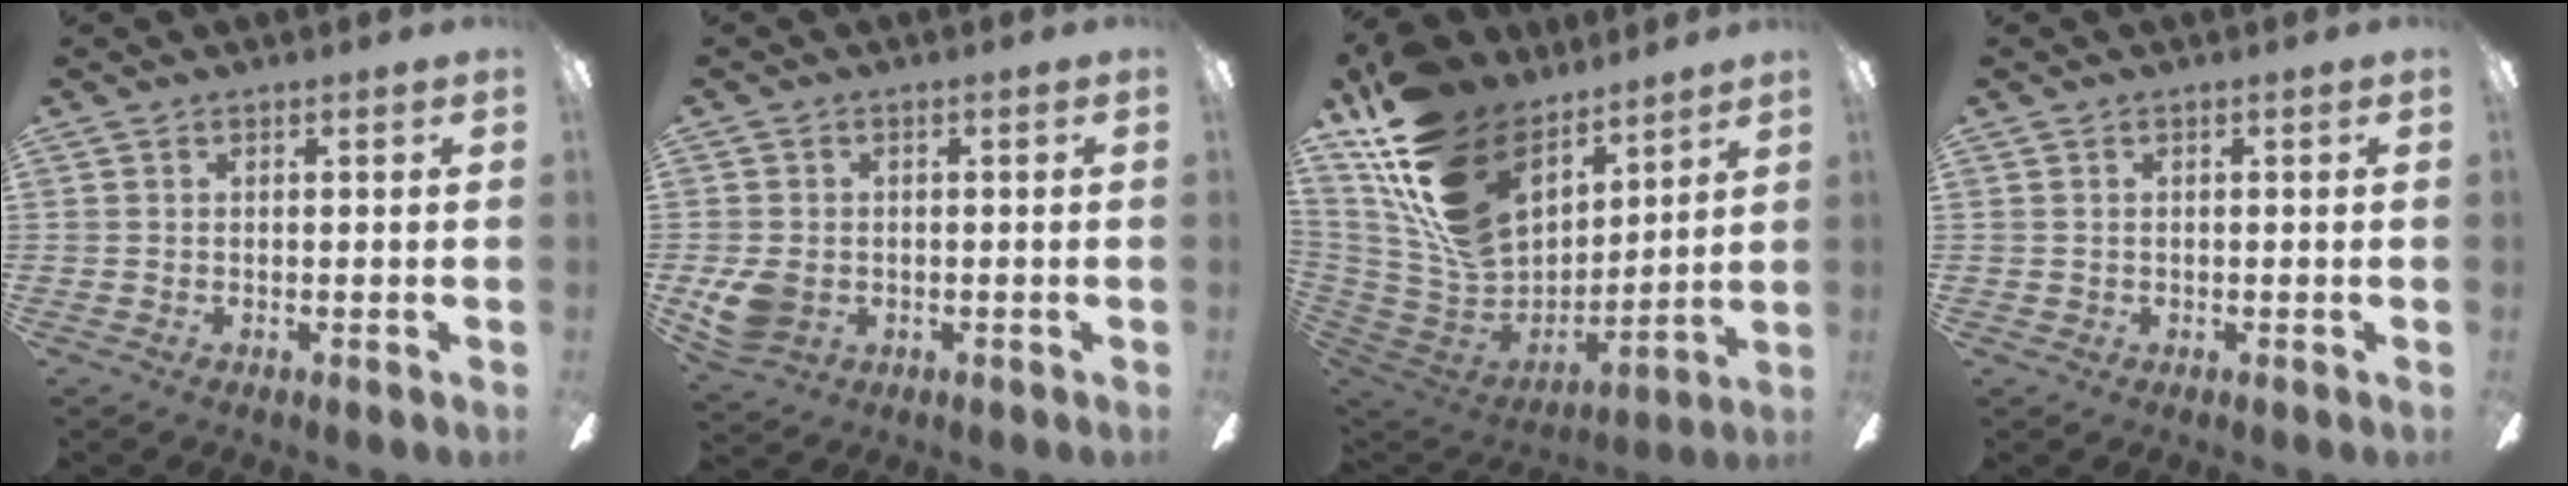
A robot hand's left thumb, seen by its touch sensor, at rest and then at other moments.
{"total": 6.8, "force": [-1.1, 5.5, 3.7], "torque": [-0.073, 0.005, -0.020]}
{"total": 23.2, "force": [13.0, 14.4, 12.7], "torque": [-0.260, -0.065, 0.245]}
{"total": 0.8, "force": [0.1, 0.8, 0.1], "torque": [-0.002, 0.005, 0.000]}